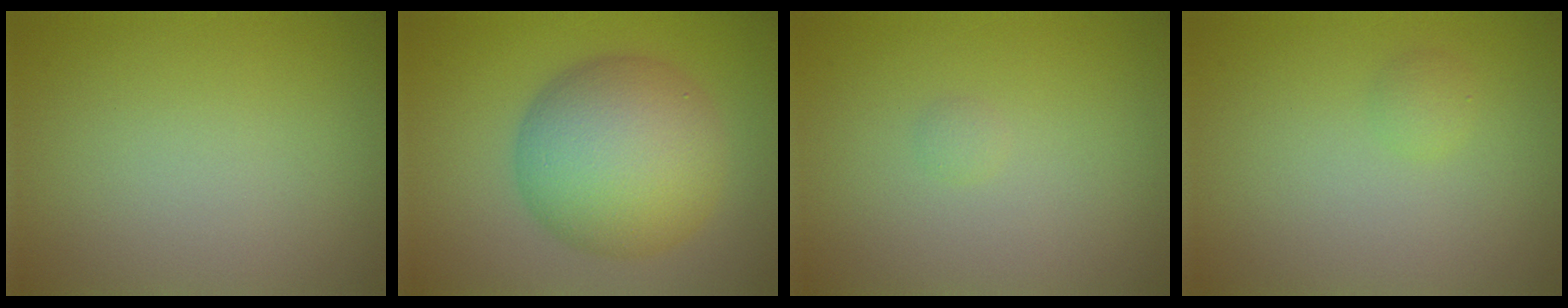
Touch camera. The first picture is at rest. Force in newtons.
{"total": 10.2, "press": 10.2, "slide": 0.2}
{"total": 0.5, "press": 0.5, "slide": 0.0}
{"total": 0.9, "press": 0.9, "slide": 0.1}